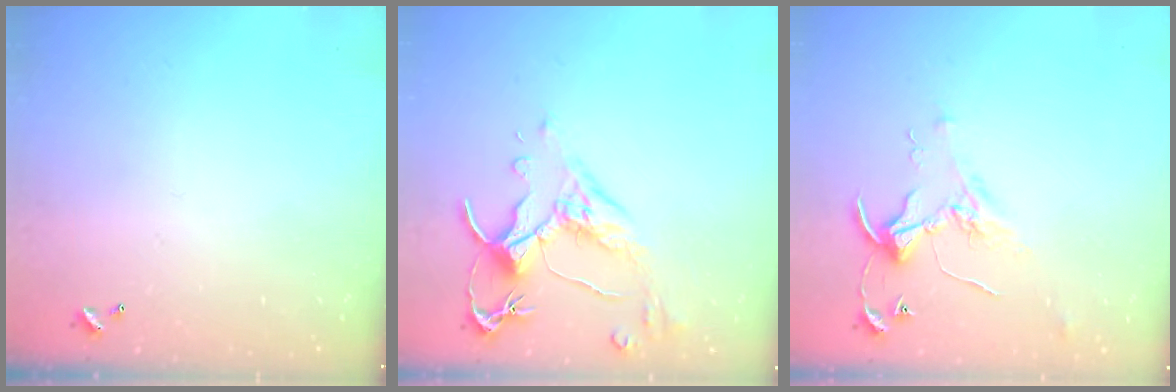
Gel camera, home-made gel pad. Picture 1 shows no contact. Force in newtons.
{"total": 2.5, "press": 2.2, "slide": 1.3}
{"total": 2.1, "press": 2.1, "slide": 0.1}